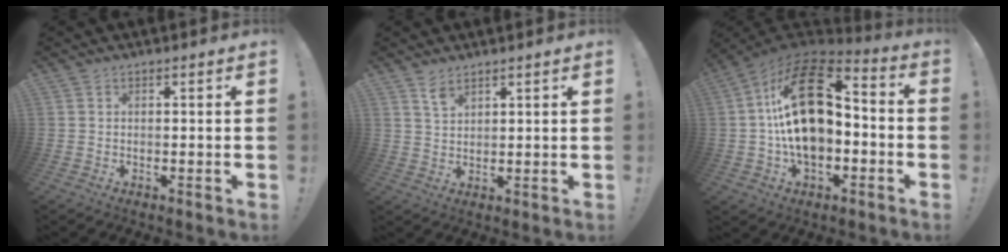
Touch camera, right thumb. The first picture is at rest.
{"total": 4.0, "force": [3.0, 1.9, 1.8], "torque": [-0.019, -0.025, 0.053]}
{"total": 24.0, "force": [1.8, 14.7, 18.9], "torque": [-0.344, 0.012, 0.039]}